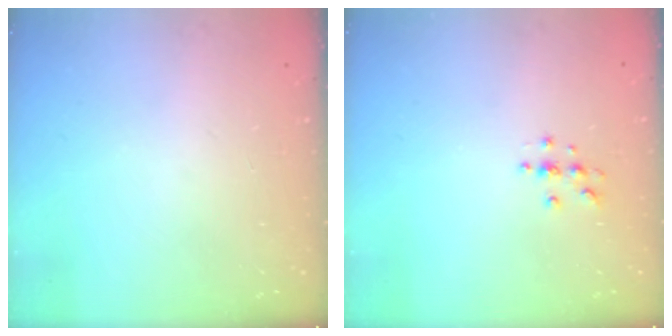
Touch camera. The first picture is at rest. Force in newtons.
{"total": 3.7, "press": 3.7, "slide": 0.4}